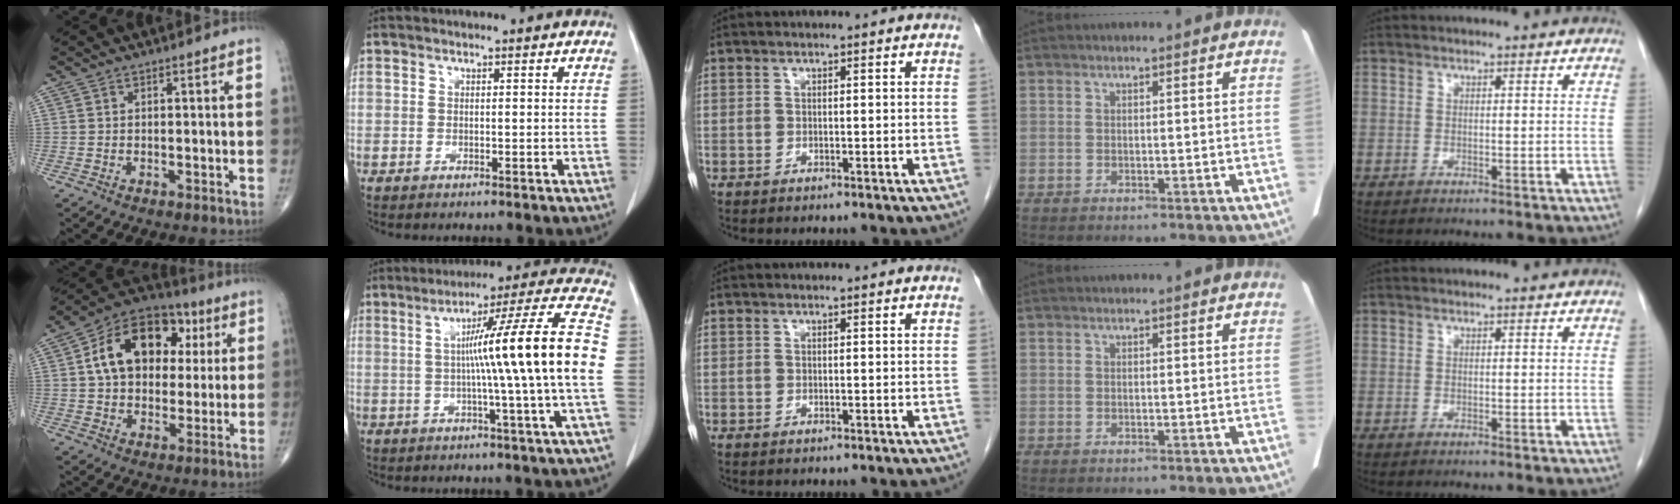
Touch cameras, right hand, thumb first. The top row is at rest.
{"thumb": {"total": 18.9, "force": [4.4, 13.0, 12.9], "torque": [-0.177, 0.016, 0.066]}, "index": {"total": 18.6, "force": [-0.4, -2.7, 18.4], "torque": [-0.260, 0.008, -0.021]}}